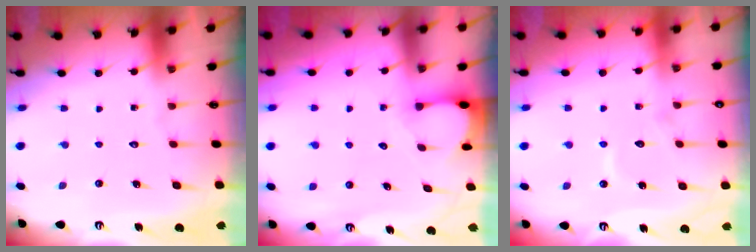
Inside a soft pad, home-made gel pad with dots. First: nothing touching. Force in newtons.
{"total": 2.0, "press": 1.9, "slide": 0.3}
{"total": 6.8, "press": 6.8, "slide": 0.6}